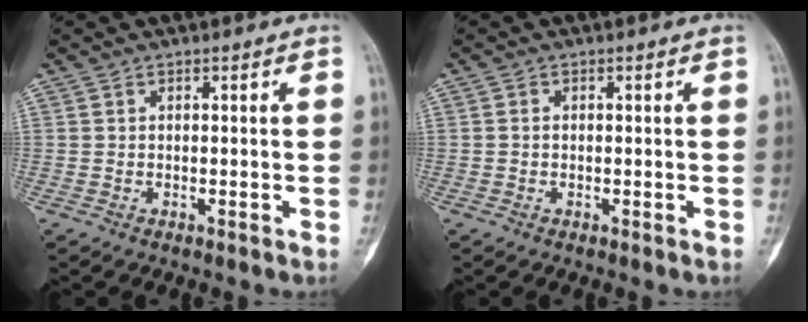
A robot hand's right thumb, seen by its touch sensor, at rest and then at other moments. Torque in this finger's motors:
{"motor_torque": [-0.34, 0.23, -0.16, -0.18, -0.06]}